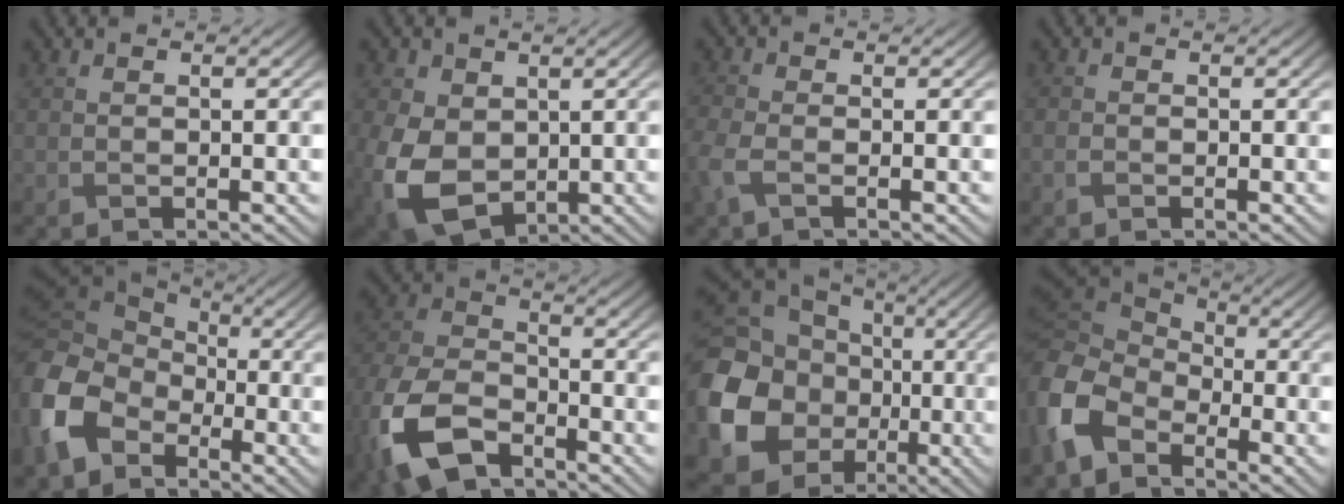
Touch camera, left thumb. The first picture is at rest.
{"total": 11.0, "force": [-1.0, 8.1, 7.4], "torque": [-0.205, -0.032, -0.015]}
{"total": 3.4, "force": [-1.5, 1.7, 2.6], "torque": [-0.076, -0.005, -0.039]}
{"total": 1.2, "force": [-0.8, 0.8, 0.6], "torque": [-0.015, -0.001, -0.017]}
{"total": 13.4, "force": [-4.4, 9.9, 8.0], "torque": [-0.258, -0.043, -0.082]}
{"total": 13.3, "force": [-7.6, 7.4, 8.1], "torque": [-0.215, -0.030, -0.160]}
{"total": 18.9, "force": [-3.5, 16.4, 8.7], "torque": [-0.252, -0.048, -0.073]}
{"total": 9.9, "force": [-4.1, 6.5, 6.3], "torque": [-0.197, -0.025, -0.087]}